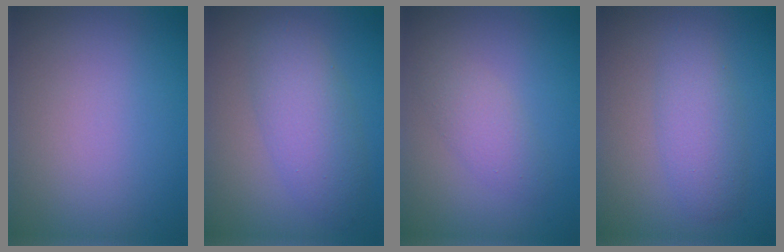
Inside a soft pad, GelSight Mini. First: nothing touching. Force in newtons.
{"total": 4.5, "press": 4.5, "slide": 0.1}
{"total": 2.2, "press": 2.2, "slide": 0.0}
{"total": 3.3, "press": 3.3, "slide": 0.1}